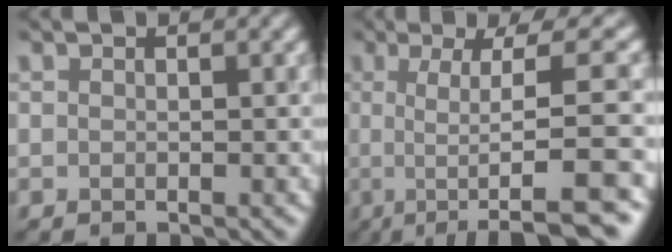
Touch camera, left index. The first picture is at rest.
{"total": 9.3, "force": [-0.4, 2.2, 9.1], "torque": [-0.108, 0.020, 0.000]}